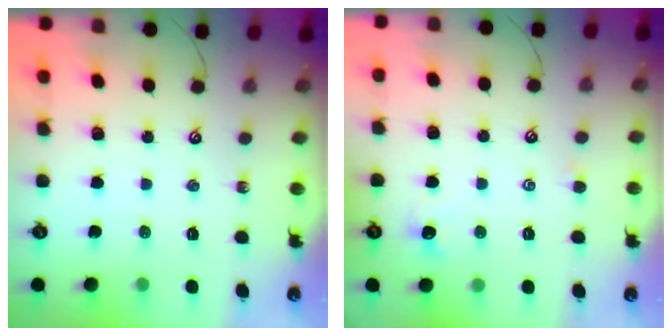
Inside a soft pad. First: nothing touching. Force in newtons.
{"total": 0.9, "press": 0.9, "slide": 0.2}